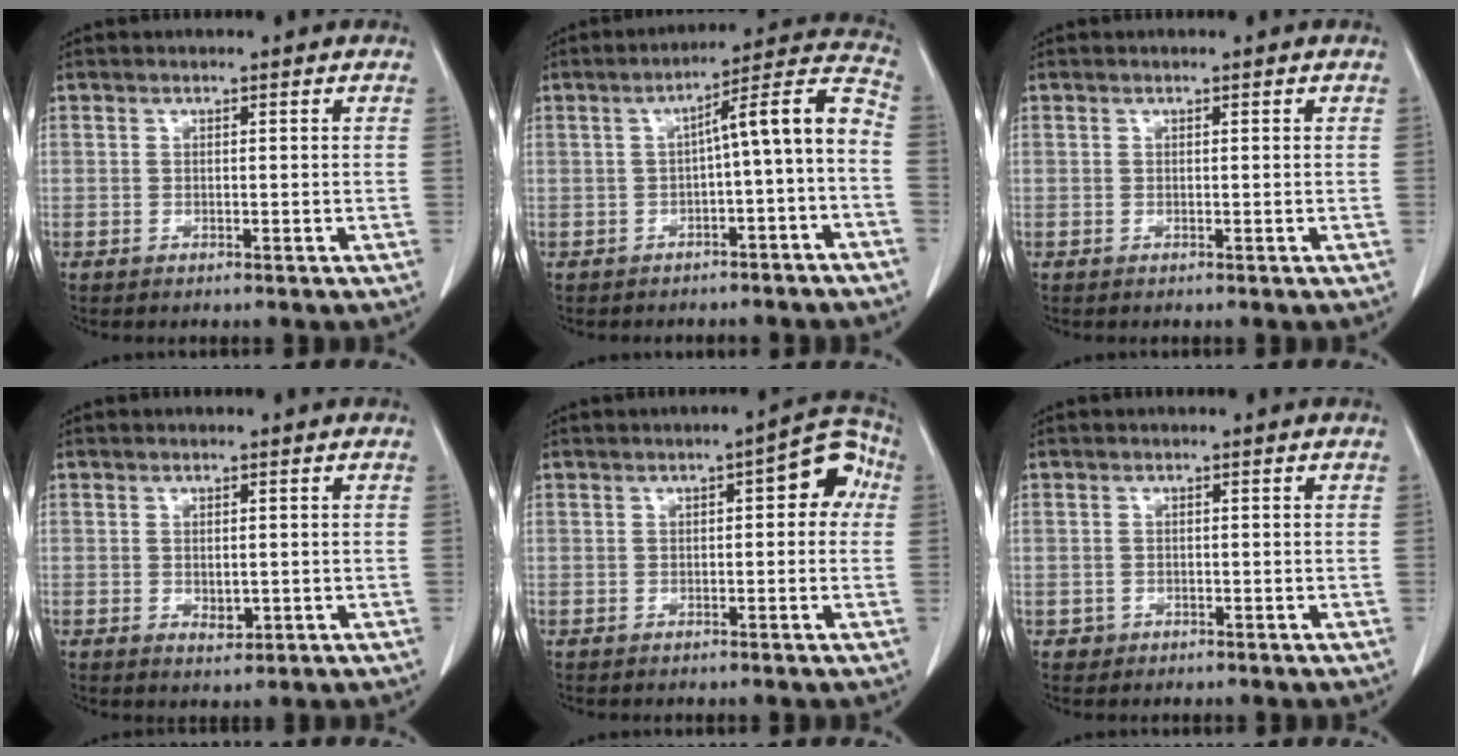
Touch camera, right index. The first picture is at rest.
{"total": 9.7, "force": [-2.4, 0.7, 9.3], "torque": [-0.125, 0.039, -0.034]}
{"total": 0.0}
{"total": 2.2, "force": [-0.2, 1.3, 1.8], "torque": [-0.027, -0.005, 0.004]}
{"total": 6.7, "force": [1.4, 2.3, 6.1], "torque": [-0.062, 0.031, 0.009]}
{"total": 1.2, "force": [-0.5, 1.1, -0.1], "torque": [0.000, 0.006, -0.008]}